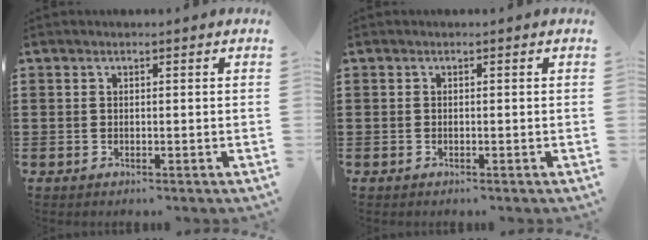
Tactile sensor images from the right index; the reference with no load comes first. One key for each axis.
{"total": 0.0}